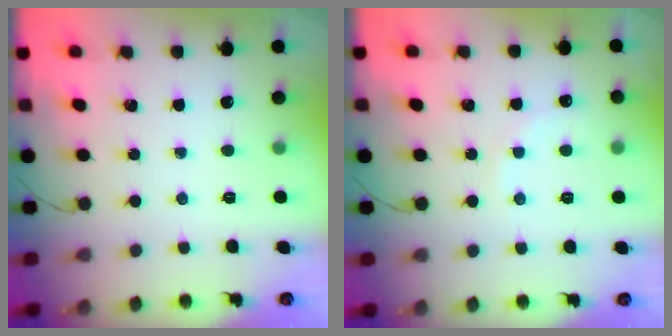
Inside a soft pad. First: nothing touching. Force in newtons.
{"total": 5.5, "press": 5.4, "slide": 1.1}